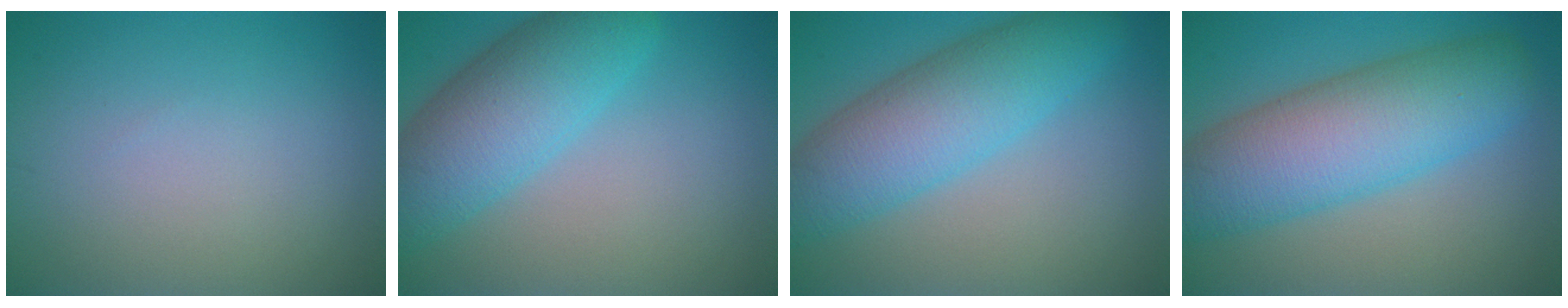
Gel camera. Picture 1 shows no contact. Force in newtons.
{"total": 7.8, "press": 7.8, "slide": 0.2}
{"total": 7.9, "press": 7.9, "slide": 0.1}
{"total": 9.9, "press": 9.9, "slide": 0.4}